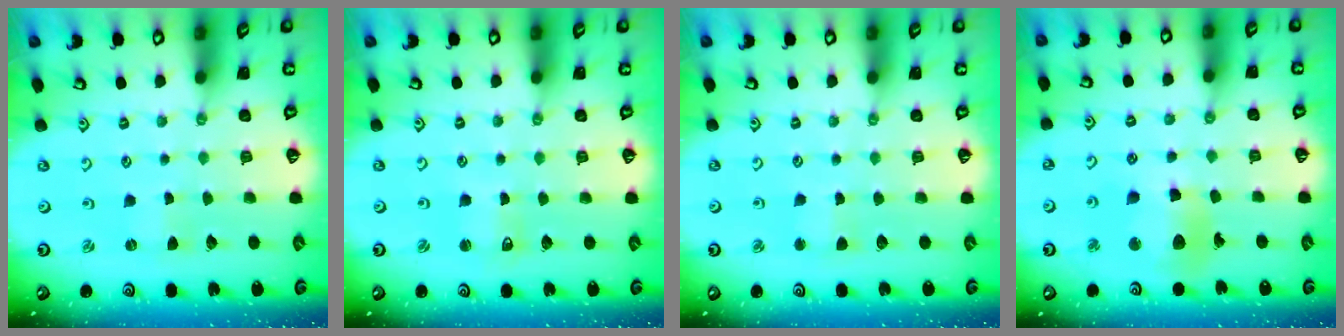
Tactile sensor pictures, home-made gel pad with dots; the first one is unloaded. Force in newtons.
{"total": 1.9, "press": 1.9, "slide": 0.3}
{"total": 2.5, "press": 2.4, "slide": 0.4}
{"total": 12.6, "press": 12.5, "slide": 1.8}